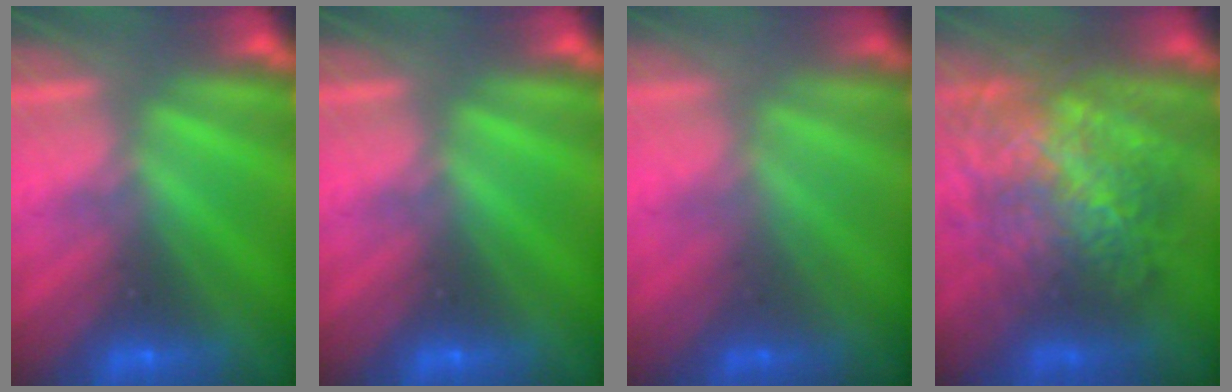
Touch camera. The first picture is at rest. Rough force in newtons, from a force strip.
{"total": 0.0}
{"total": 1.1}
{"total": 11.3}